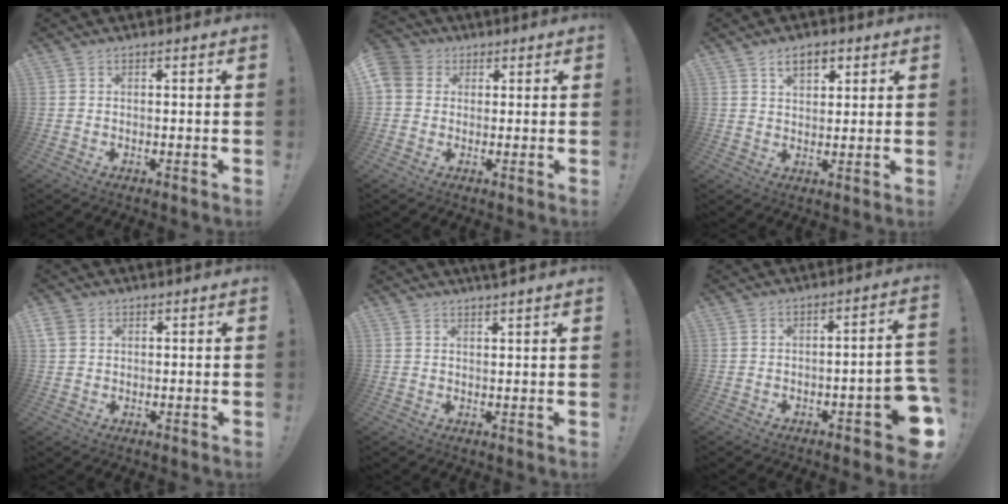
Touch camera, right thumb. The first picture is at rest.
{"total": 6.1, "force": [1.4, 5.5, 2.2], "torque": [-0.043, -0.001, 0.027]}
{"total": 5.7, "force": [3.0, 3.4, 3.6], "torque": [-0.056, -0.002, 0.053]}
{"total": 4.1, "force": [1.8, 3.4, 1.5], "torque": [-0.027, -0.001, 0.037]}
{"total": 2.6, "force": [2.2, -0.7, 1.1], "torque": [-0.012, -0.016, 0.036]}
{"total": 7.4, "force": [-3.5, 1.9, 6.3], "torque": [-0.083, 0.014, -0.054]}